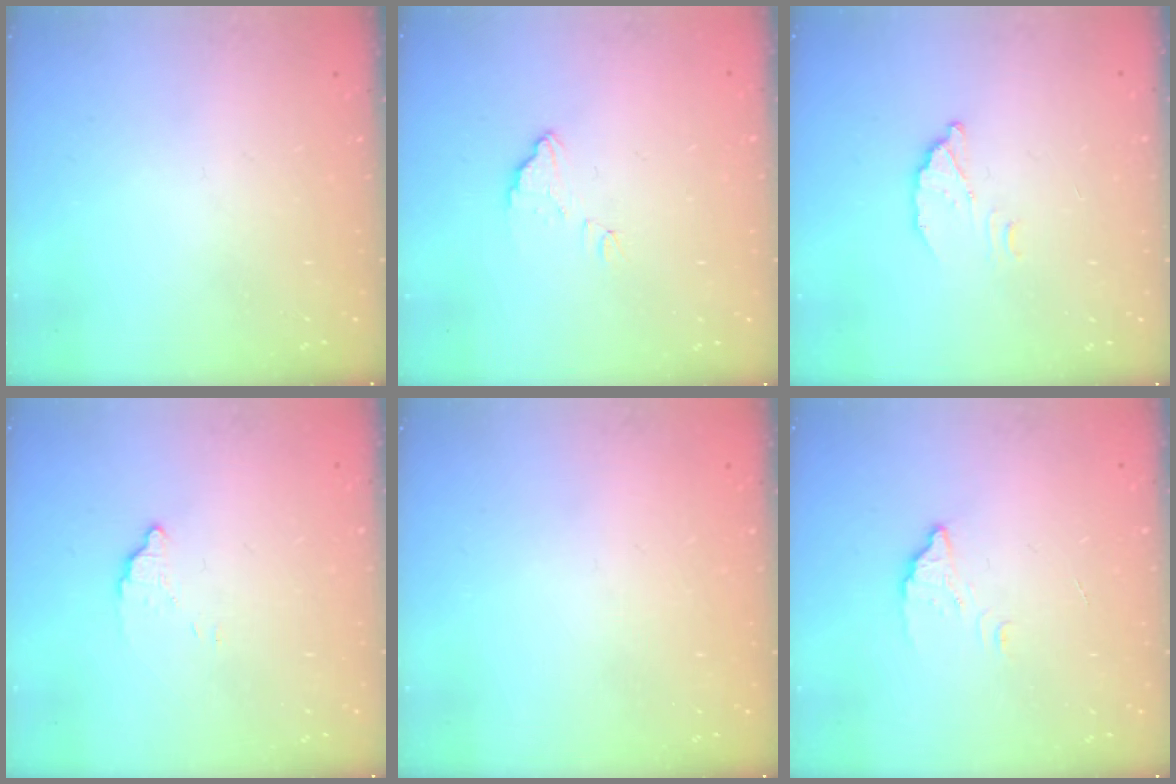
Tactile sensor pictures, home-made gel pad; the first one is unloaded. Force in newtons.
{"total": 4.4, "press": 4.4, "slide": 0.4}
{"total": 3.7, "press": 3.7, "slide": 0.2}
{"total": 2.4, "press": 2.4, "slide": 0.0}
{"total": 2.2, "press": 2.2, "slide": 0.1}
{"total": 3.5, "press": 3.5, "slide": 0.5}